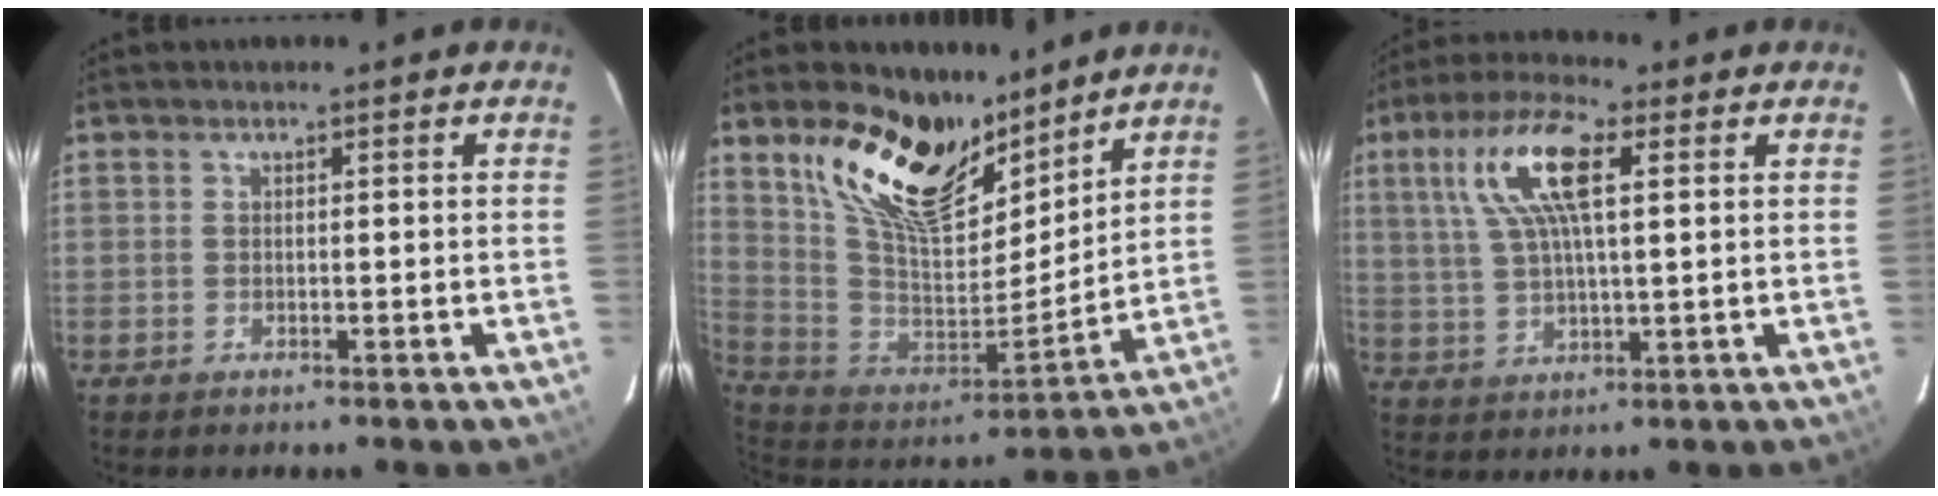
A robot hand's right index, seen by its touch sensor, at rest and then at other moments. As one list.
[{"total": 20.7, "force": [13.9, 9.8, 11.9], "torque": [-0.238, 0.007, 0.265]}, {"total": 11.5, "force": [4.0, 3.5, 10.2], "torque": [-0.201, 0.020, 0.078]}]